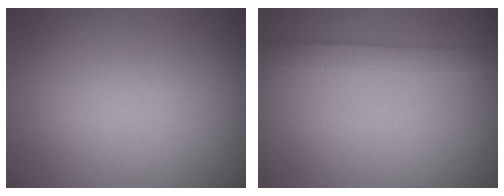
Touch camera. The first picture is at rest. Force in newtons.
{"total": 2.5, "press": 2.5, "slide": 0.2}